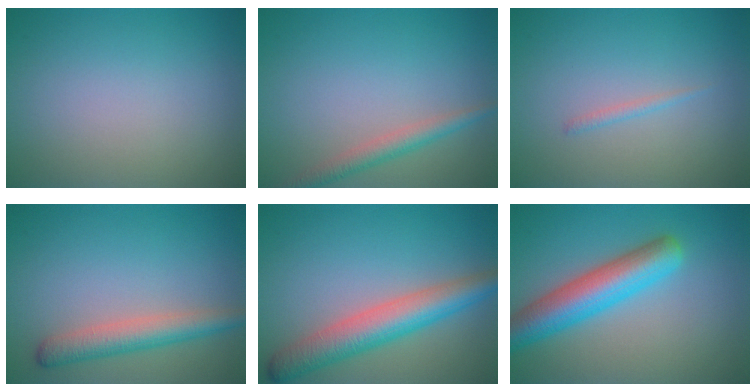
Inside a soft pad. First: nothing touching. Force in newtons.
{"total": 2.3, "press": 2.3, "slide": 0.1}
{"total": 0.7, "press": 0.7, "slide": 0.0}
{"total": 3.8, "press": 3.8, "slide": 0.2}
{"total": 6.0, "press": 6.0, "slide": 0.3}
{"total": 6.6, "press": 6.6, "slide": 0.2}